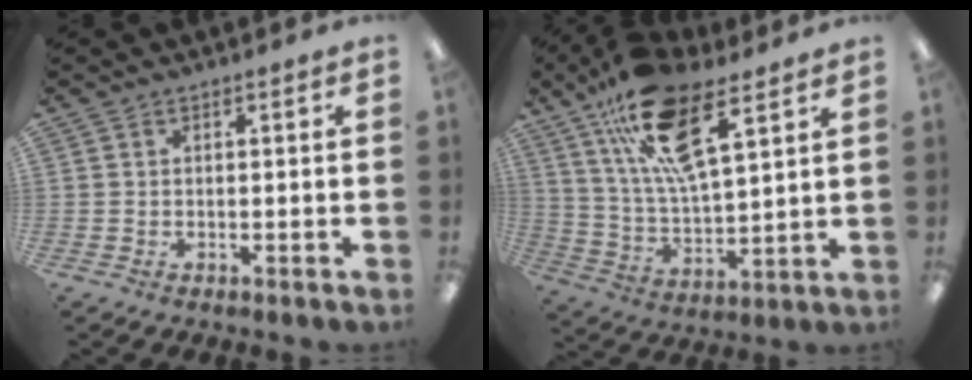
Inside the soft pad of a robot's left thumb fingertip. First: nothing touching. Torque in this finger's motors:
{"motor_torque": [0.47, 0.51, 1.68, -1.09, 0.61]}